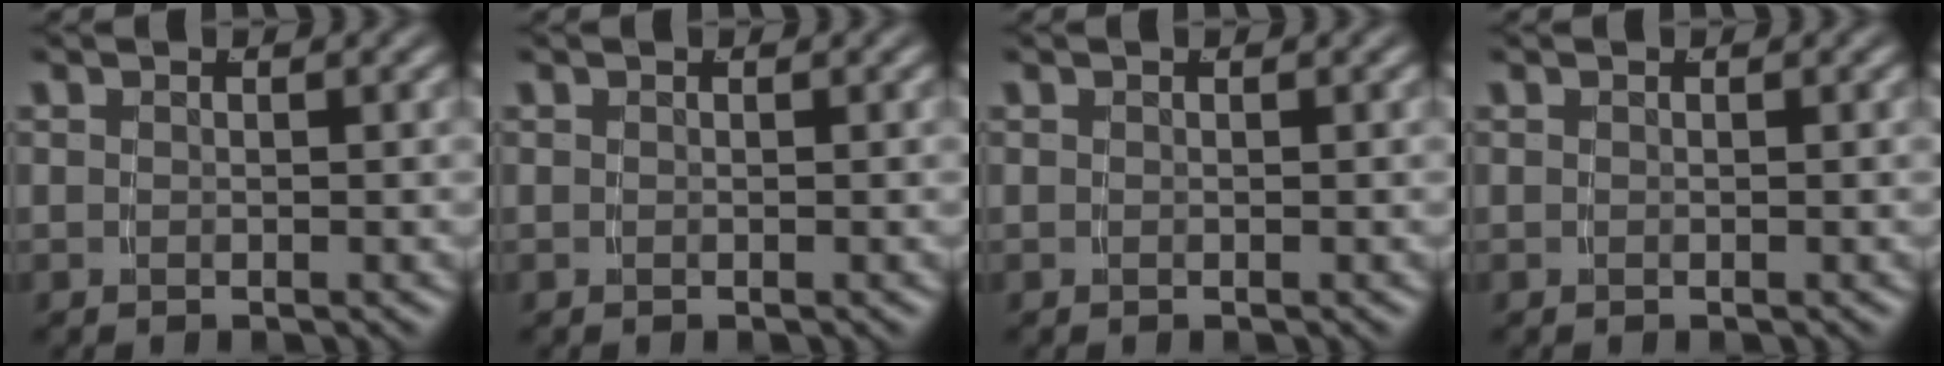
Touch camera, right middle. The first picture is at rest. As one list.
[{"total": 0.0}, {"total": 0.0}, {"total": 0.0}]